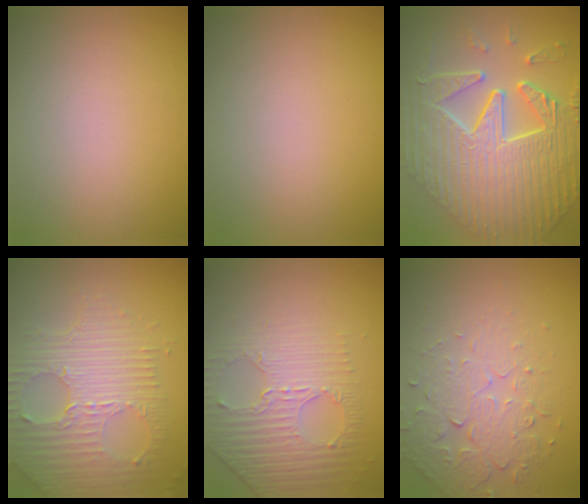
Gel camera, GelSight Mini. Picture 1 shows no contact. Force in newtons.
{"total": 0.0}
{"total": 10.6, "press": 7.3, "slide": 7.6}
{"total": 6.8, "press": 4.6, "slide": 5.0}
{"total": 4.4, "press": 3.1, "slide": 3.1}
{"total": 5.0, "press": 3.4, "slide": 3.6}